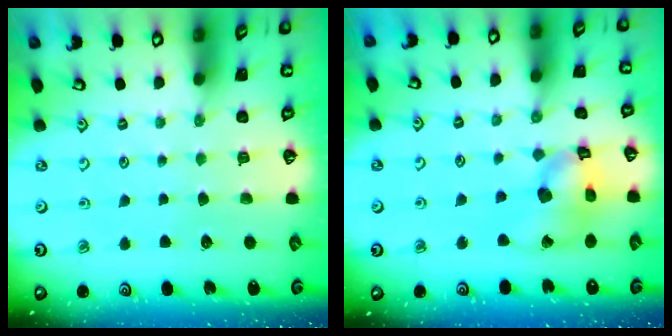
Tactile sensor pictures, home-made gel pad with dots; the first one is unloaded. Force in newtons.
{"total": 13.9, "press": 13.8, "slide": 1.8}